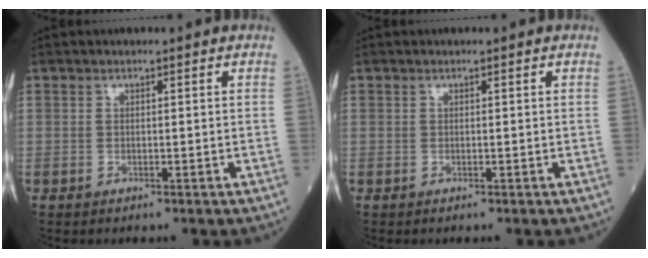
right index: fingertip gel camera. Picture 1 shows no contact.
{"total": 0.0}